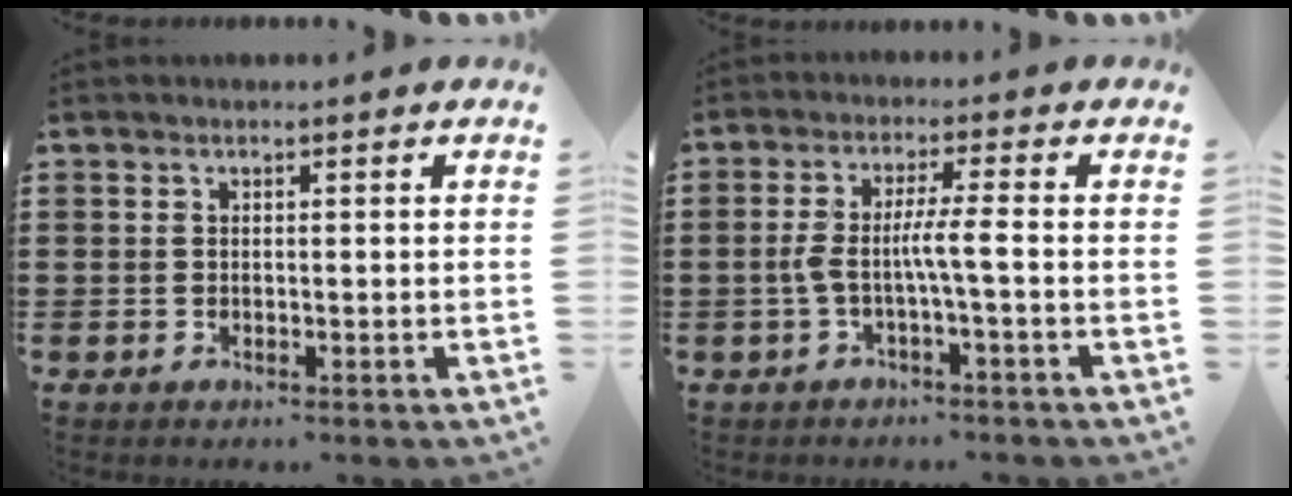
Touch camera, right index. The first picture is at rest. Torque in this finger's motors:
{"motor_torque": [0.95, -0.41, 0.26, 0.15]}